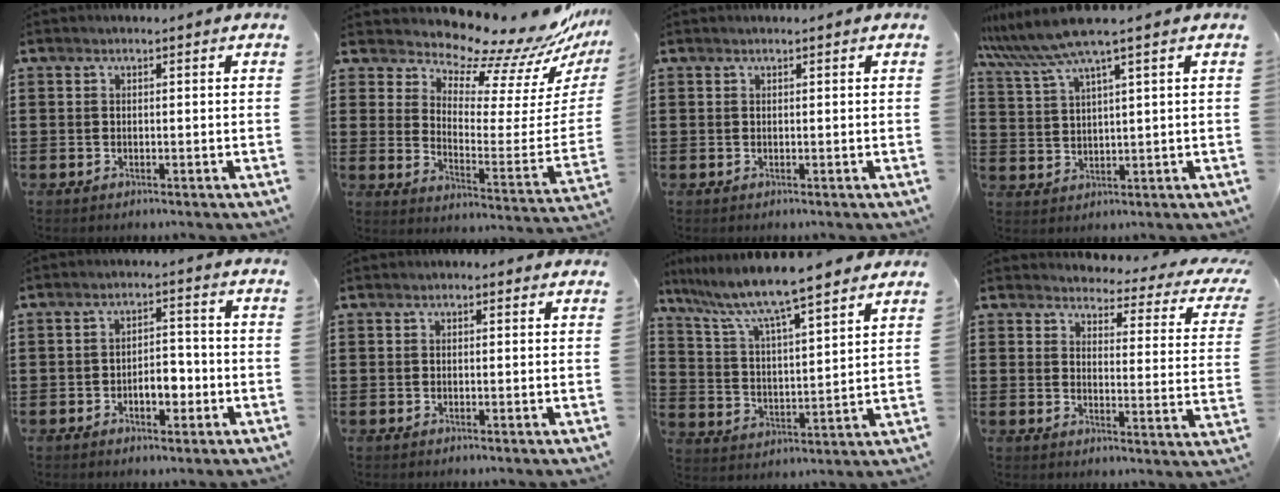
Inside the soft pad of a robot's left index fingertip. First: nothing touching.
{"total": 10.0, "force": [9.5, 1.5, 2.6], "torque": [-0.059, -0.100, 0.158]}
{"total": 0.0}
{"total": 6.0, "force": [4.4, -0.1, 4.1], "torque": [-0.100, -0.014, 0.075]}
{"total": 4.7, "force": [-1.6, 2.5, 3.6], "torque": [-0.058, 0.006, -0.033]}
{"total": 0.6, "force": [0.3, 0.4, 0.3], "torque": [-0.007, 0.004, 0.006]}
{"total": 8.0, "force": [7.1, 0.2, 3.8], "torque": [-0.104, -0.044, 0.115]}
{"total": 3.4, "force": [3.1, 0.5, 1.2], "torque": [-0.037, -0.028, 0.047]}